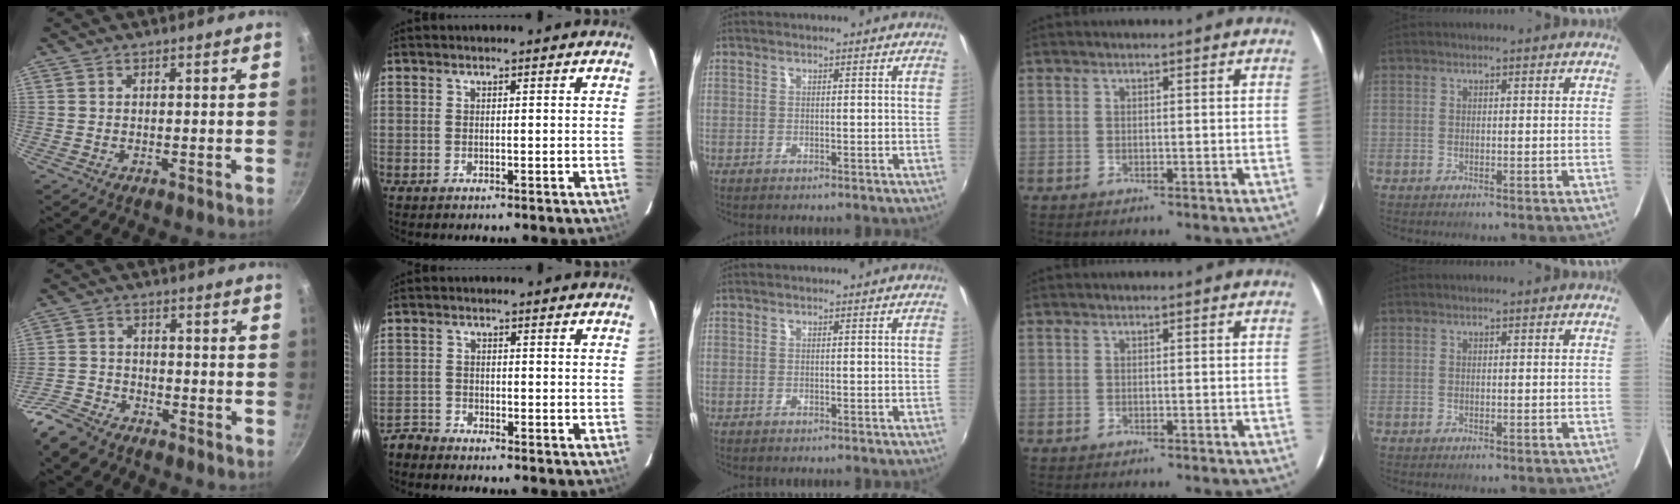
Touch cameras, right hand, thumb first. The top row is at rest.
{"thumb": {"total": 7.2, "force": [-5.8, 3.5, 2.6], "torque": [-0.050, 0.043, -0.120]}, "index": {"total": 2.7, "force": [-2.6, 0.8, -0.2], "torque": [-0.002, 0.001, -0.059]}}